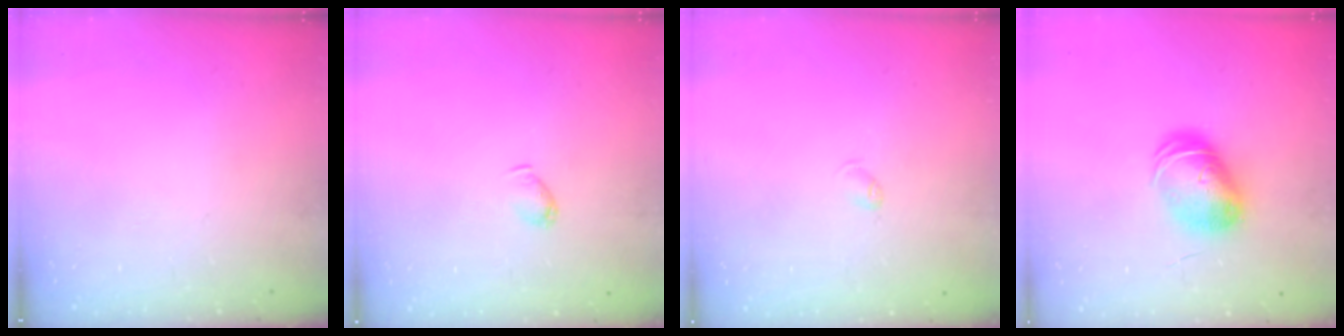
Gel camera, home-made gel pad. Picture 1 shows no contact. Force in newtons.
{"total": 3.0, "press": 2.9, "slide": 0.6}
{"total": 2.6, "press": 2.6, "slide": 0.4}
{"total": 9.5, "press": 9.5, "slide": 0.2}